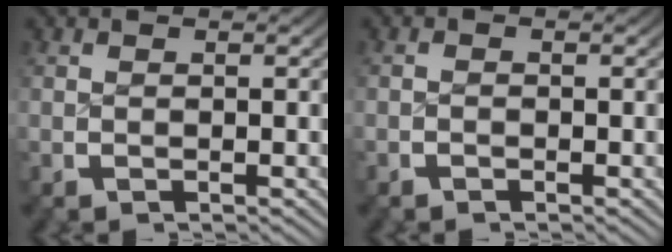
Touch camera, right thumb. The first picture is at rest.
{"total": 0.6, "force": [-0.6, 0.2, 0.0], "torque": [0.004, -0.001, -0.014]}